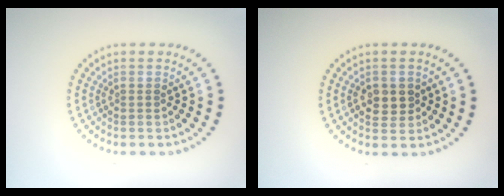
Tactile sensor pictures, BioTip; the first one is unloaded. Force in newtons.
{"total": 2.4, "press": 2.4, "slide": 0.3}